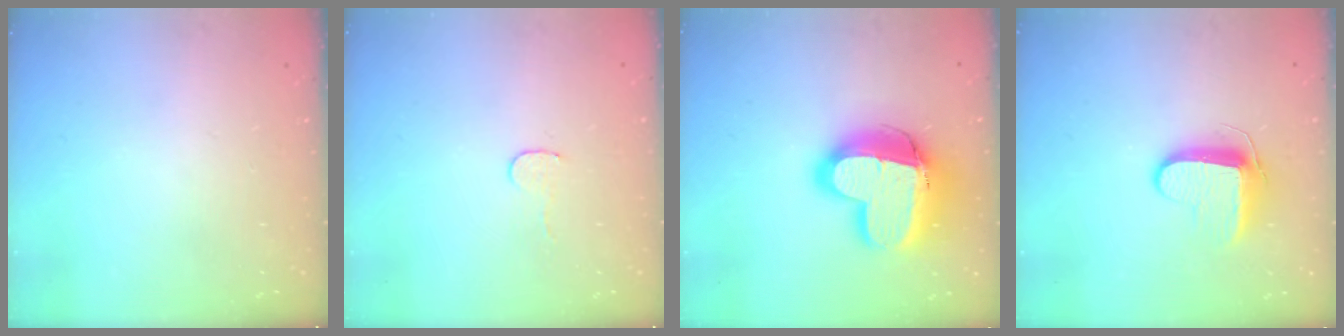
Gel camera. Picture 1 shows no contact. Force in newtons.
{"total": 4.1, "press": 4.1, "slide": 0.3}
{"total": 18.9, "press": 18.8, "slide": 2.2}
{"total": 9.8, "press": 9.7, "slide": 1.1}